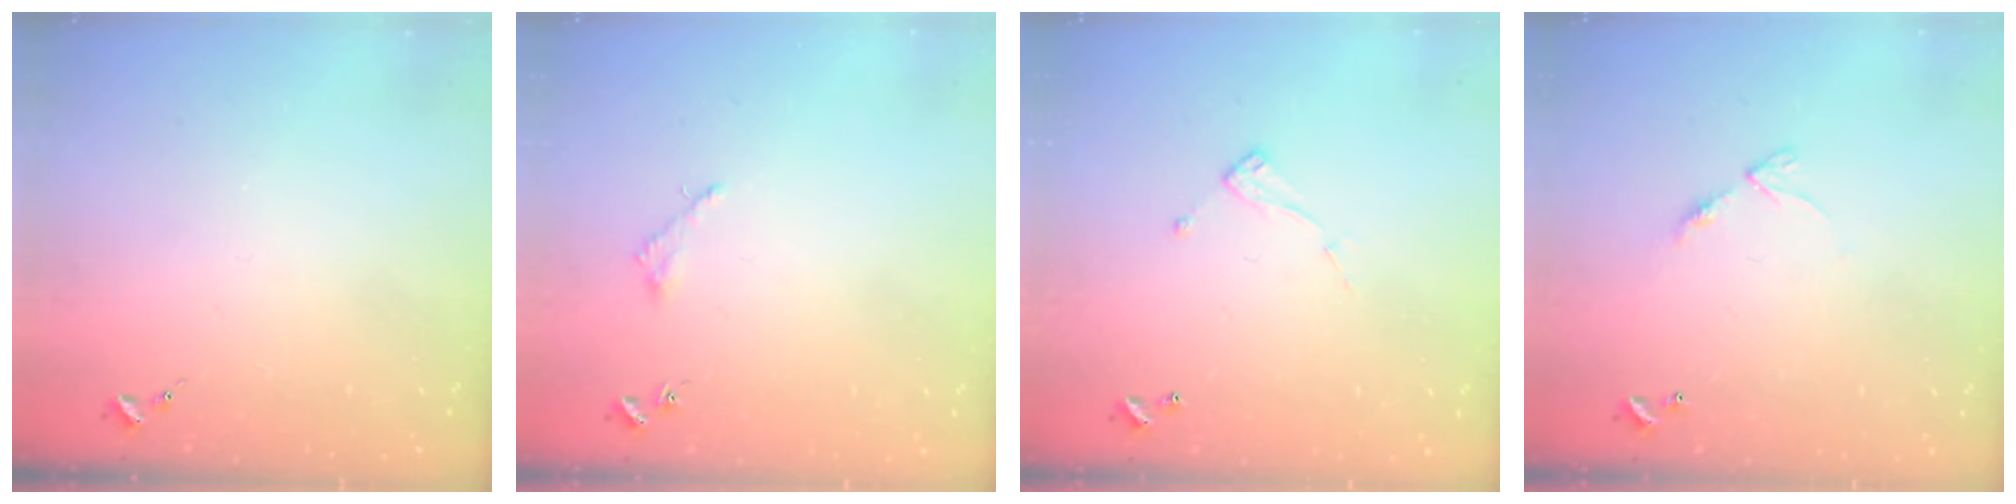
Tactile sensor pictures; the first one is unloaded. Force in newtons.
{"total": 1.6, "press": 1.6, "slide": 0.2}
{"total": 6.6, "press": 6.6, "slide": 0.1}
{"total": 6.4, "press": 6.4, "slide": 0.5}